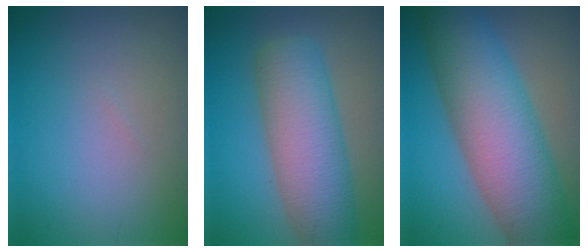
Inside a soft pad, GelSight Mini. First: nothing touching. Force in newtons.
{"total": 9.2, "press": 9.2, "slide": 0.3}
{"total": 12.7, "press": 12.7, "slide": 0.3}